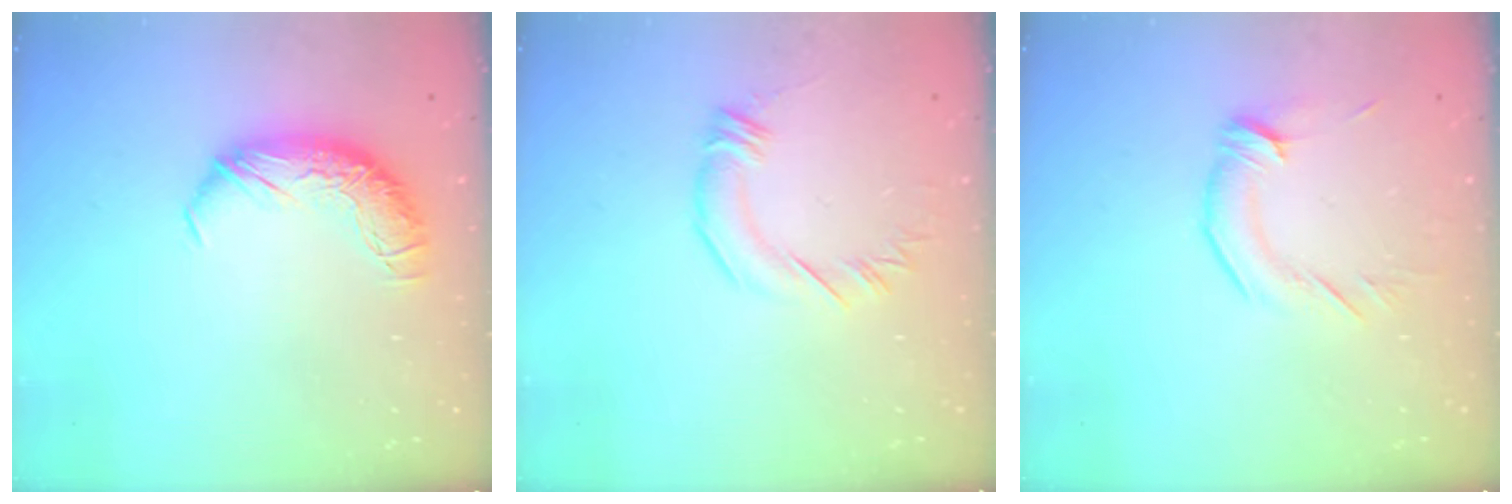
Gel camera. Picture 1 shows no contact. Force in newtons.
{"total": 2.5, "press": 2.4, "slide": 0.3}
{"total": 2.1, "press": 2.1, "slide": 0.5}